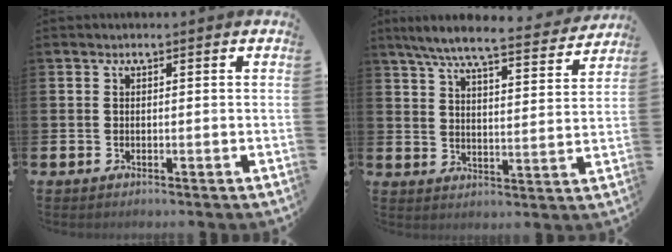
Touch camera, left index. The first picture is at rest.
{"total": 7.7, "force": [7.0, 0.8, 3.2], "torque": [-0.070, -0.047, 0.115]}